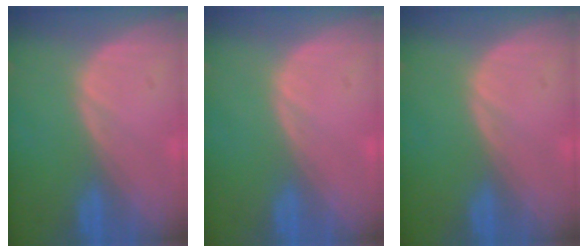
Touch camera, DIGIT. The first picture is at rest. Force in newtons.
{"total": 0.0}
{"total": 0.0}